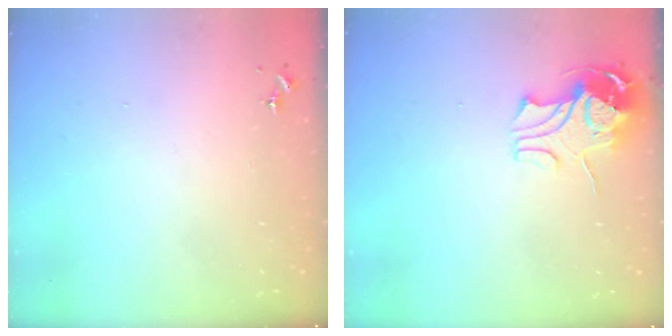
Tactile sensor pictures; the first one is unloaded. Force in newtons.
{"total": 9.4, "press": 9.3, "slide": 1.4}